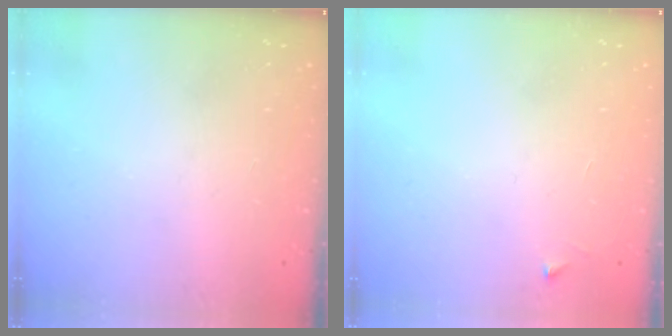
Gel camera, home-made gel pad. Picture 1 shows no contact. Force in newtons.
{"total": 2.5, "press": 2.5, "slide": 0.3}